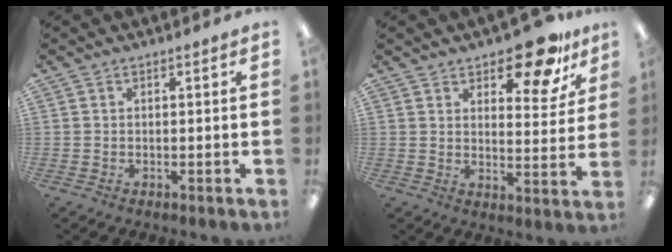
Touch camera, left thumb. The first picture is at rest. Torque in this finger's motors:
{"motor_torque": [0.13, 0.29, -0.26, 0.06, 0.04]}